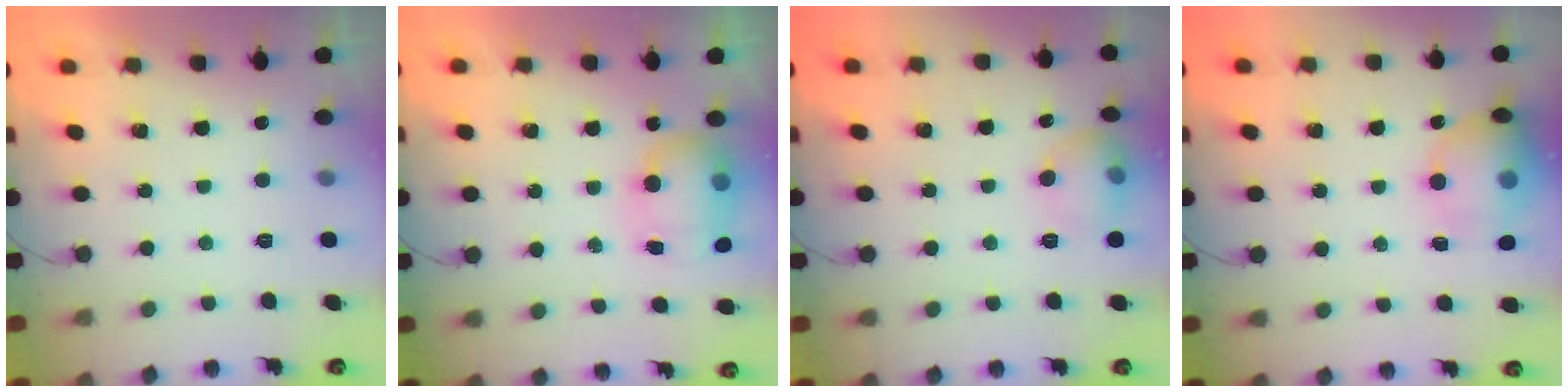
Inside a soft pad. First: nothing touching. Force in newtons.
{"total": 8.1, "press": 7.7, "slide": 2.4}
{"total": 11.6, "press": 9.5, "slide": 6.7}
{"total": 15.0, "press": 13.8, "slide": 5.7}